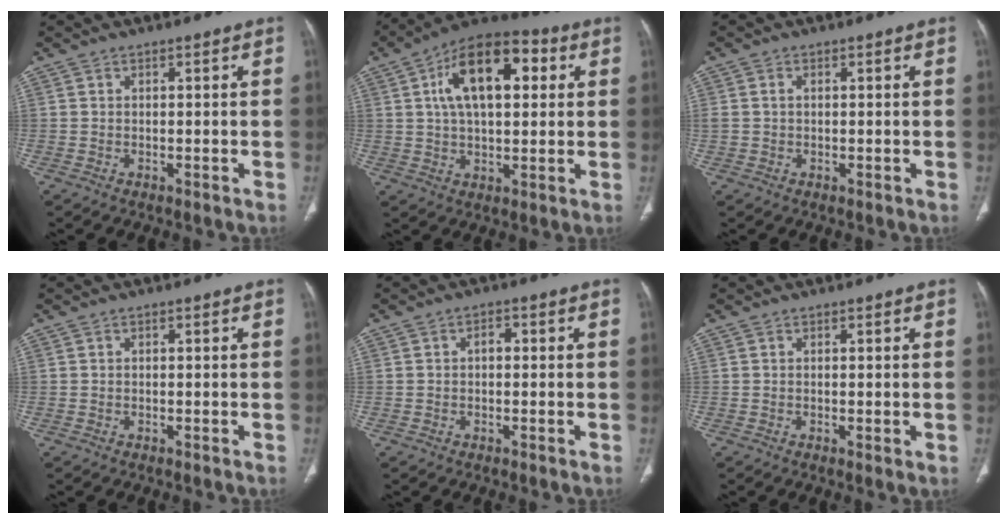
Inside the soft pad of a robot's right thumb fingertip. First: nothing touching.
{"total": 16.5, "force": [4.5, 8.5, 13.5], "torque": [-0.196, 0.016, 0.065]}
{"total": 1.5, "force": [0.1, 1.2, 0.9], "torque": [-0.024, 0.009, 0.006]}
{"total": 0.0}
{"total": 1.7, "force": [-0.1, 1.1, 1.3], "torque": [-0.012, 0.006, -0.007]}
{"total": 1.1, "force": [-0.1, 0.2, 1.1], "torque": [-0.023, -0.007, -0.001]}